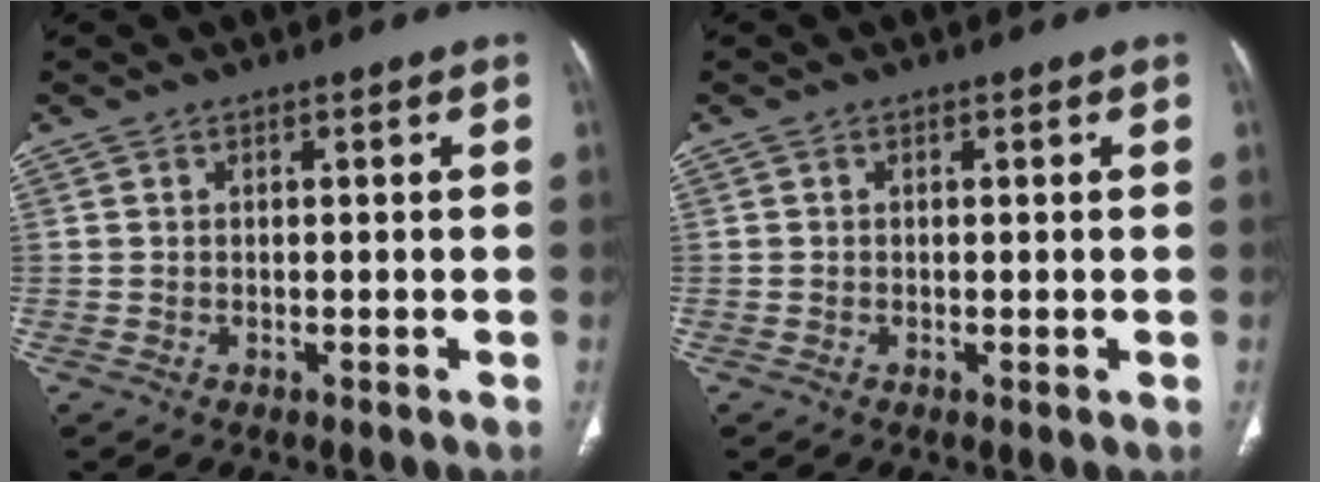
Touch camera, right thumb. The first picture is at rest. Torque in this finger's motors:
{"motor_torque": [-0.35, 0.06, -0.23, -0.07, -0.03]}